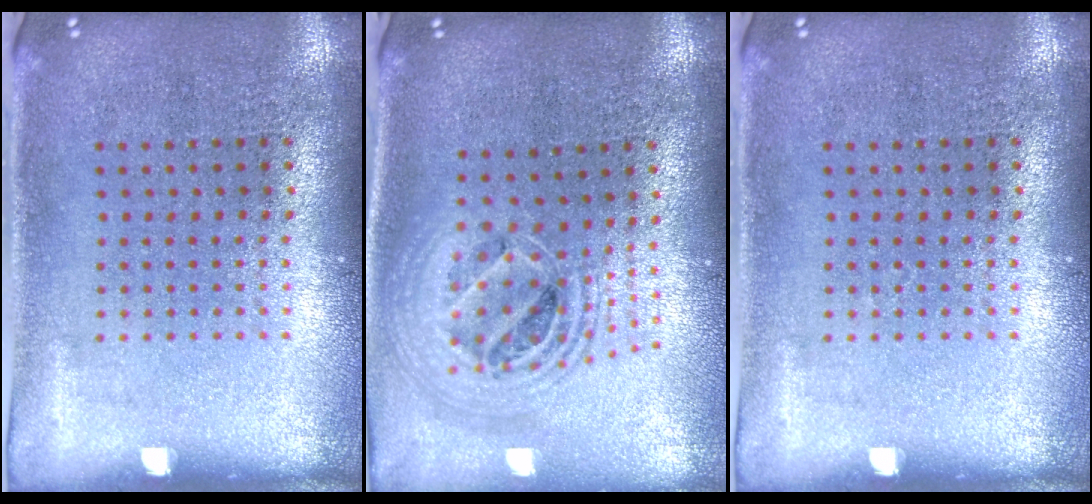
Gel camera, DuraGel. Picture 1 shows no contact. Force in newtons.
{"total": 2.1, "press": 1.6, "slide": 1.4}
{"total": 0.0}